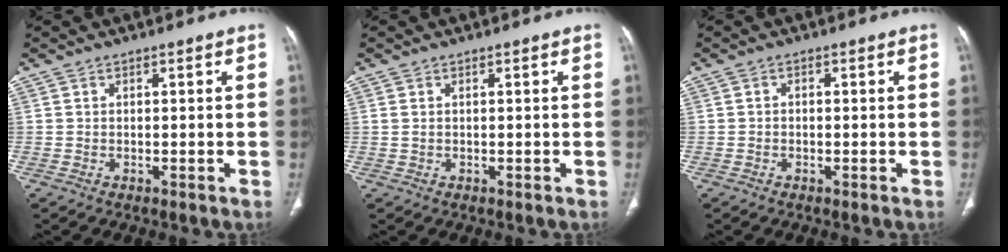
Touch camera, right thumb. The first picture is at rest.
{"total": 0.8, "force": [0.2, 0.4, 0.6], "torque": [-0.020, 0.011, 0.012]}
{"total": 0.6, "force": [-0.2, 0.5, 0.3], "torque": [-0.003, 0.002, -0.007]}